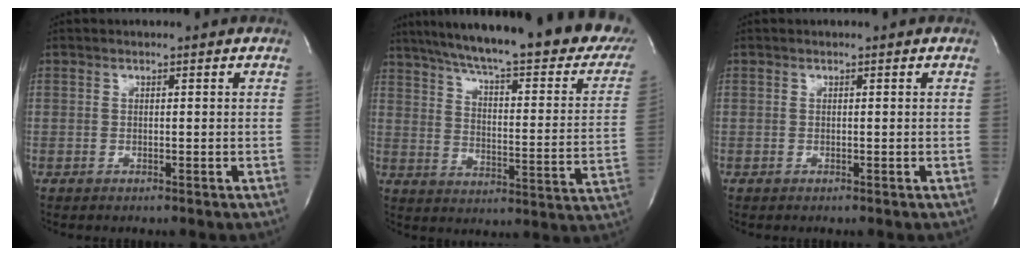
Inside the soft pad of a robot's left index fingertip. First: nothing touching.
{"total": 30.9, "force": [24.1, 5.5, 18.5], "torque": [-0.250, -0.036, 0.303]}
{"total": 0.0}